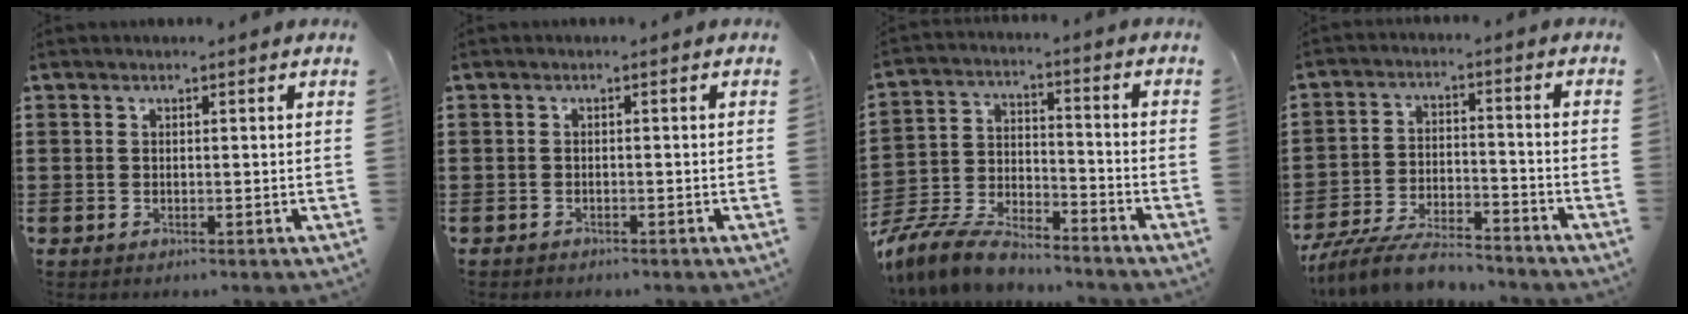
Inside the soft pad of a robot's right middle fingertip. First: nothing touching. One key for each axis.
{"total": 0.9, "fx": -0.8, "fy": 0.3, "fz": -0.1, "tx": -0.001, "ty": 0.004, "tz": -0.019}
{"total": 8.5, "fx": -7.8, "fy": 2.0, "fz": 2.8, "tx": -0.064, "ty": 0.014, "tz": -0.154}
{"total": 8.5, "fx": -7.8, "fy": 1.6, "fz": 3.2, "tx": -0.065, "ty": 0.014, "tz": -0.150}